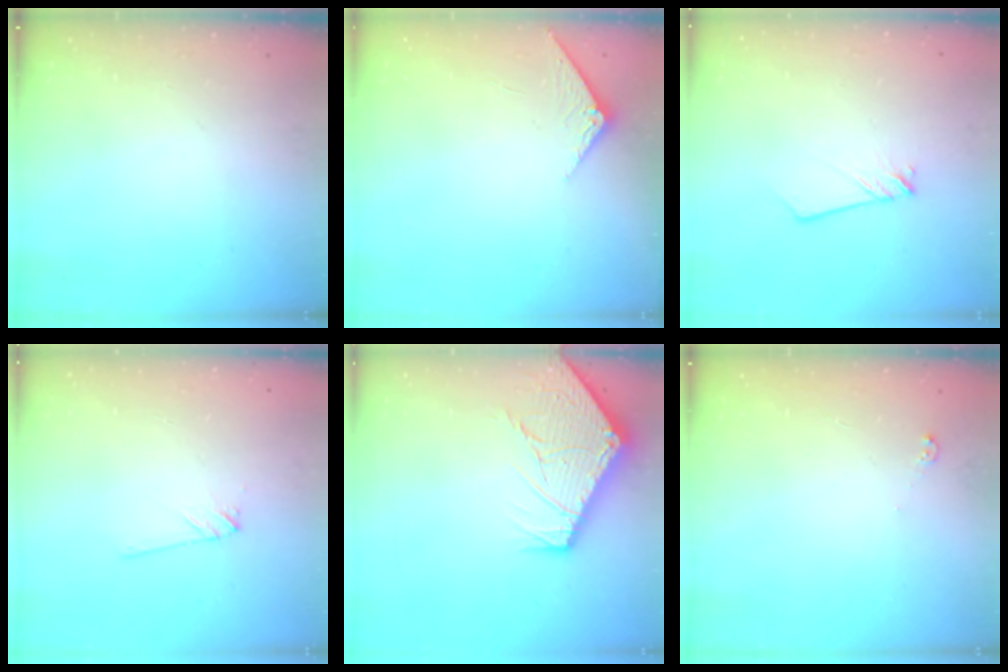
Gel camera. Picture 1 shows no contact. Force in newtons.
{"total": 3.5, "press": 3.5, "slide": 0.4}
{"total": 2.1, "press": 2.1, "slide": 0.1}
{"total": 1.7, "press": 1.7, "slide": 0.1}
{"total": 16.7, "press": 16.7, "slide": 1.1}
{"total": 3.0, "press": 3.0, "slide": 0.4}